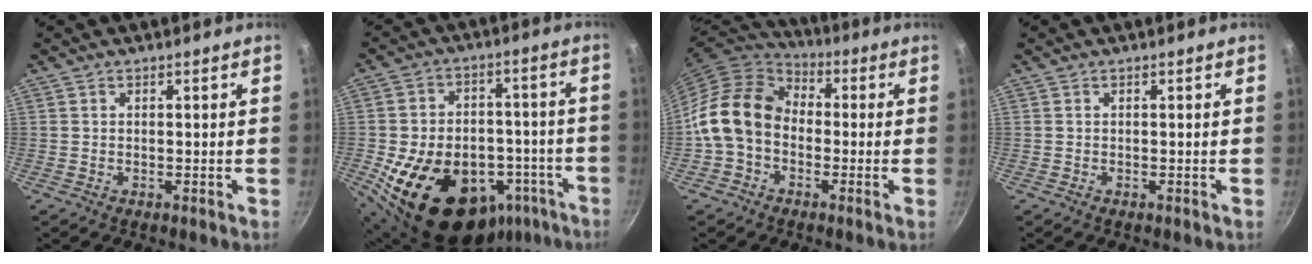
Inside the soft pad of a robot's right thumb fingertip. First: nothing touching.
{"total": 25.2, "force": [-10.2, 17.0, 15.5], "torque": [-0.216, 0.045, -0.127]}
{"total": 13.5, "force": [-1.6, 10.4, 8.4], "torque": [-0.122, 0.039, -0.050]}
{"total": 0.0}